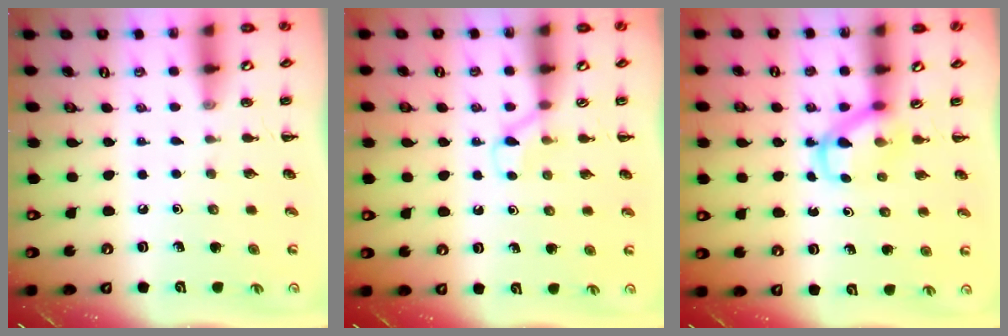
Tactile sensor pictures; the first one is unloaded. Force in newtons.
{"total": 3.9, "press": 3.6, "slide": 1.4}
{"total": 3.9, "press": 3.9, "slide": 0.7}